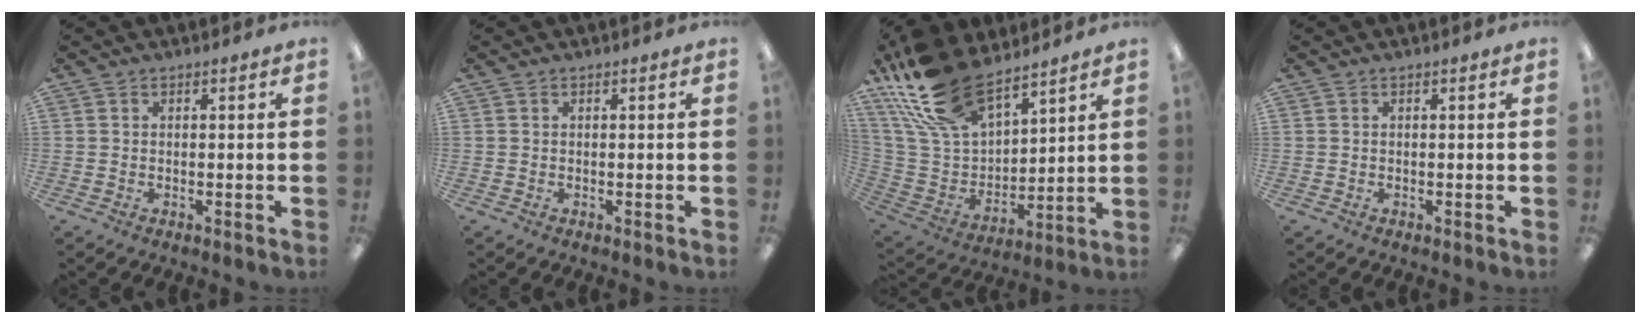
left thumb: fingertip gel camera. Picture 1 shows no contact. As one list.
[{"total": 0.0}, {"total": 22.0, "force": [15.6, 10.7, 11.1], "torque": [-0.252, -0.080, 0.291]}, {"total": 0.0}]